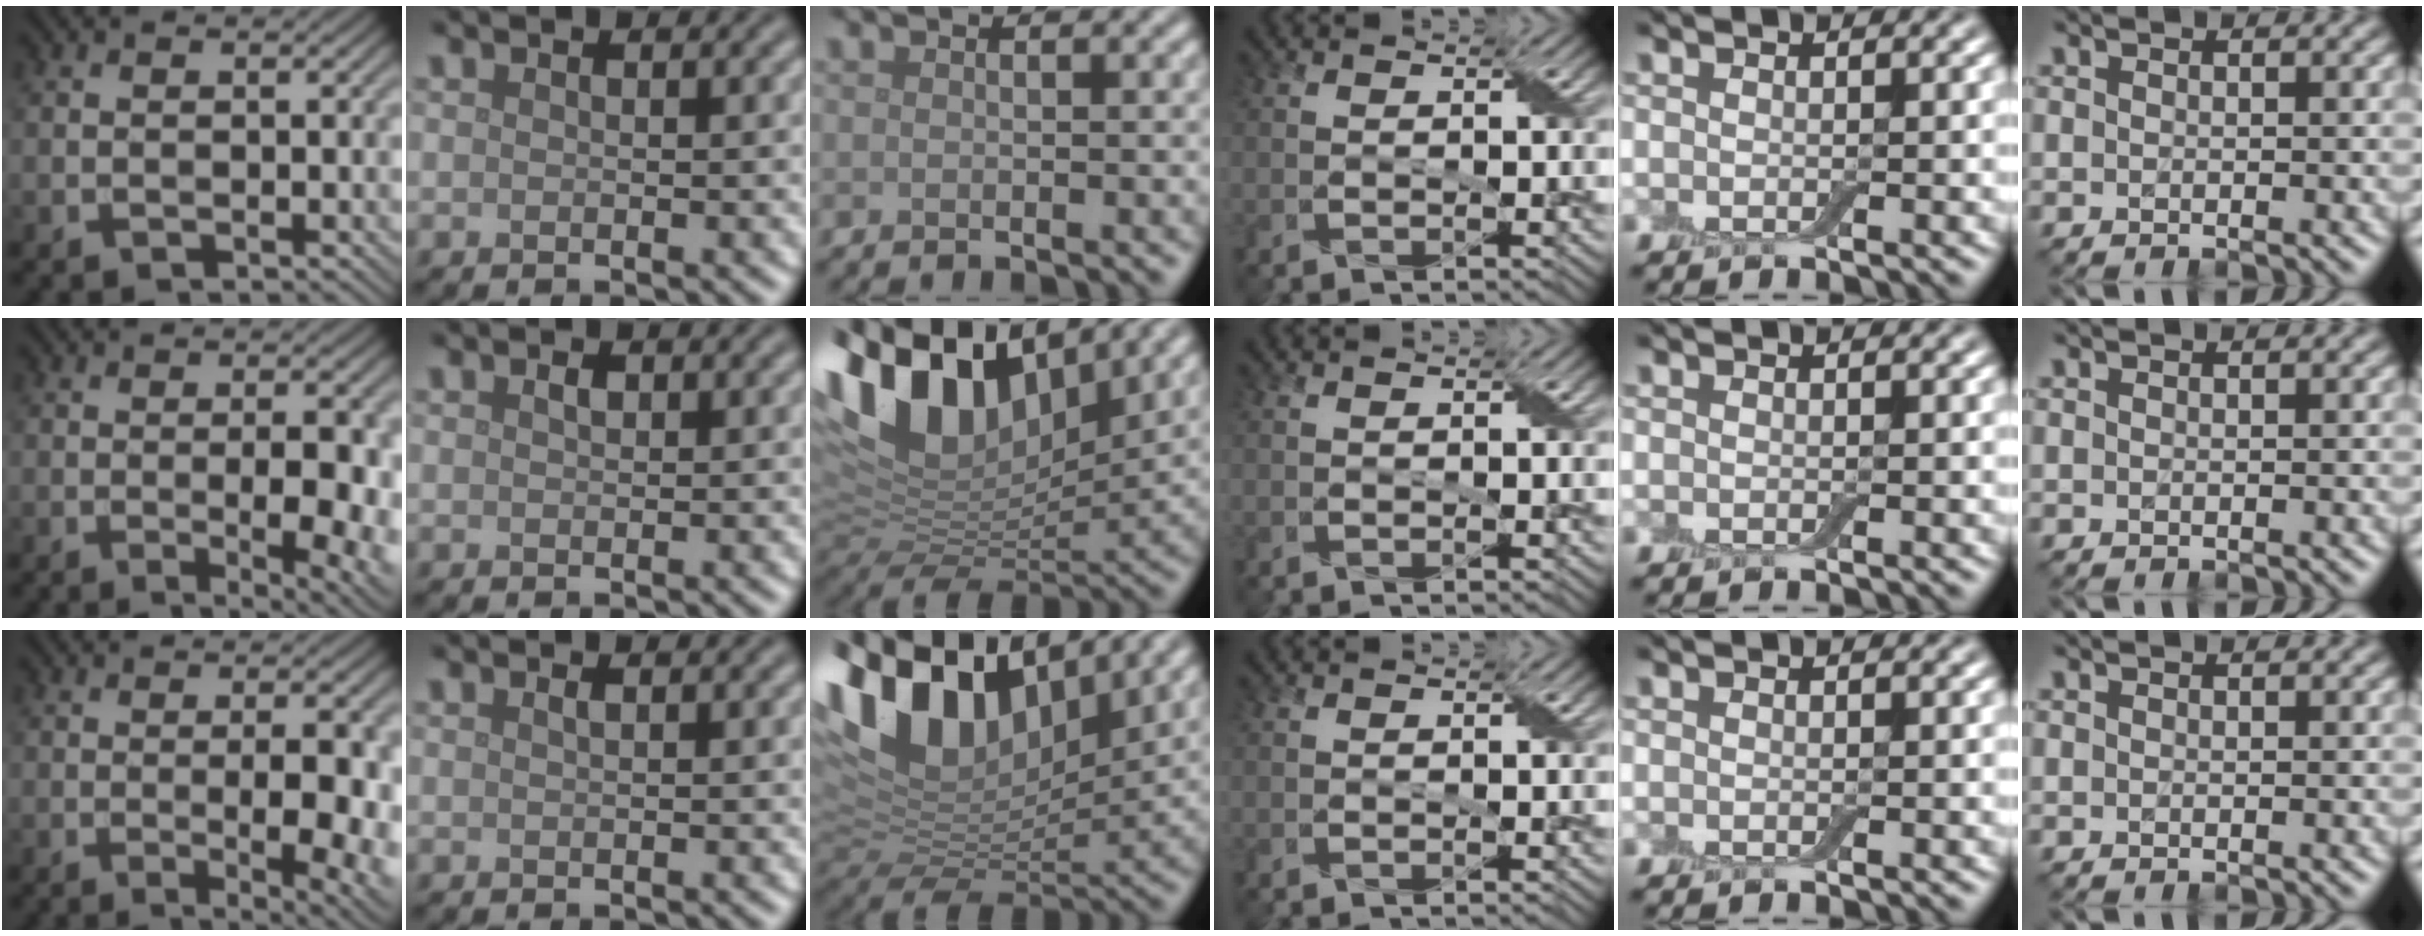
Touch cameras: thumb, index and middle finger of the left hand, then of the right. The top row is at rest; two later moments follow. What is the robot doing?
{"motion": "wrap", "object": "adhesive wrap"}